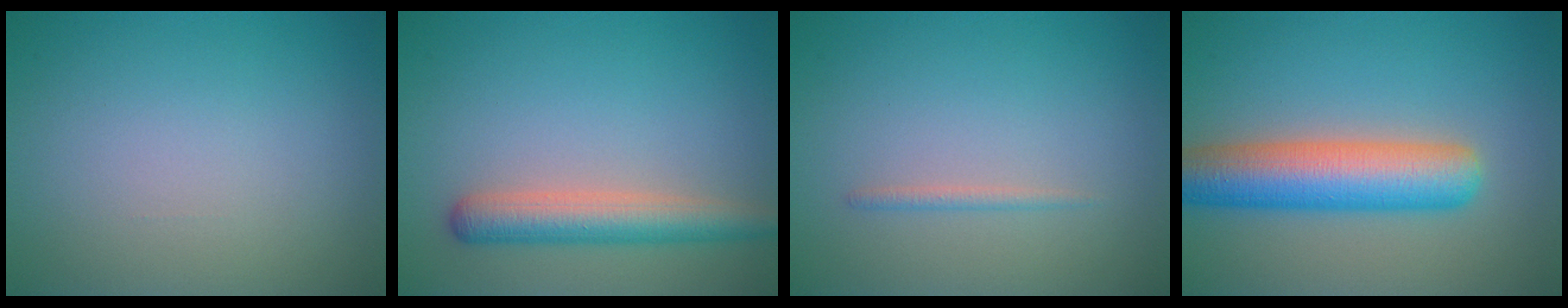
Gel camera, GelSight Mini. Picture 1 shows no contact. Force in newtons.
{"total": 4.2, "press": 4.2, "slide": 0.3}
{"total": 0.8, "press": 0.8, "slide": 0.0}
{"total": 7.8, "press": 7.8, "slide": 0.3}